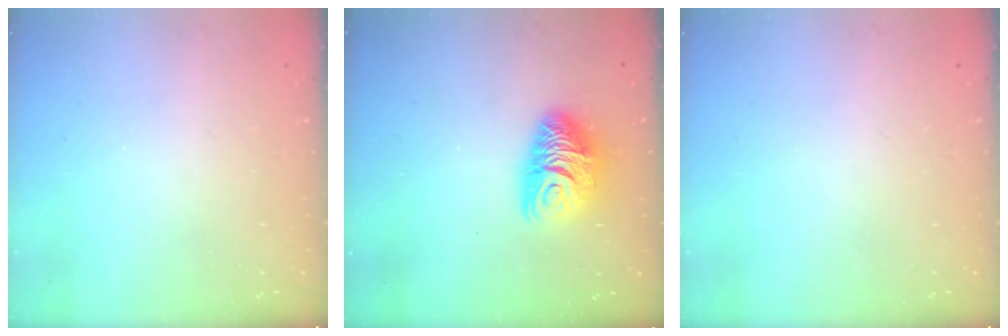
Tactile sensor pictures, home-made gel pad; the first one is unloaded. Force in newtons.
{"total": 10.4, "press": 10.4, "slide": 1.2}
{"total": 0.0}